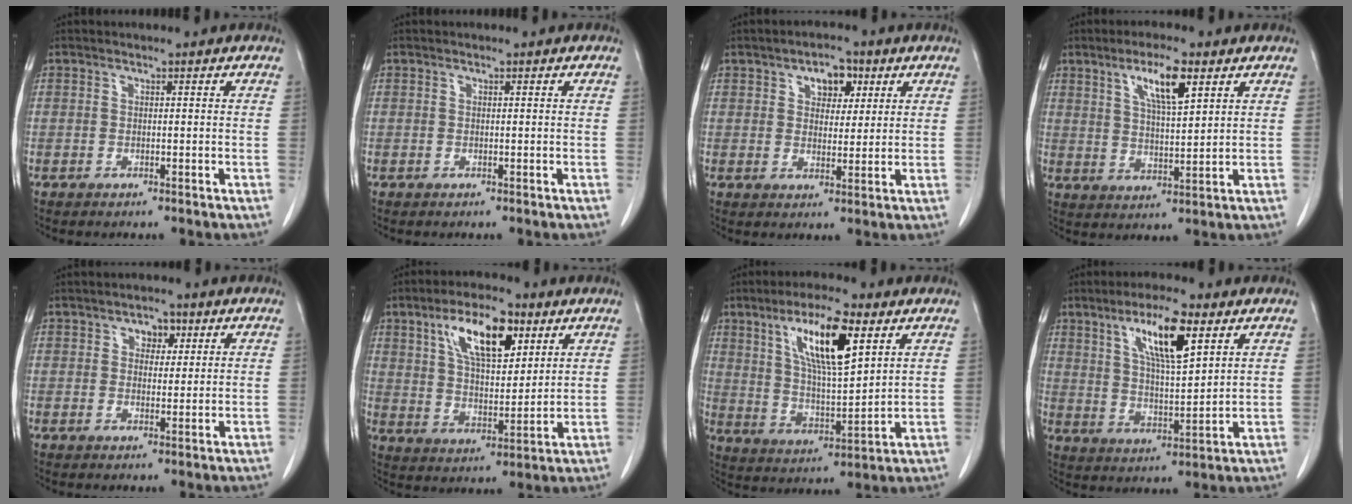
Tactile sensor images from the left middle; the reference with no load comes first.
{"total": 0.0}
{"total": 5.2, "force": [2.5, 3.0, 3.4], "torque": [-0.045, 0.012, 0.038]}
{"total": 7.7, "force": [4.0, 1.4, 6.4], "torque": [-0.118, -0.001, 0.072]}
{"total": 3.2, "force": [1.5, 2.1, 2.0], "torque": [-0.026, 0.007, 0.023]}
{"total": 12.3, "force": [6.0, 4.7, 9.6], "torque": [-0.167, 0.012, 0.110]}
{"total": 13.4, "force": [6.3, 2.7, 11.5], "torque": [-0.211, 0.003, 0.117]}
{"total": 11.3, "force": [5.7, 2.1, 9.5], "torque": [-0.172, 0.002, 0.103]}